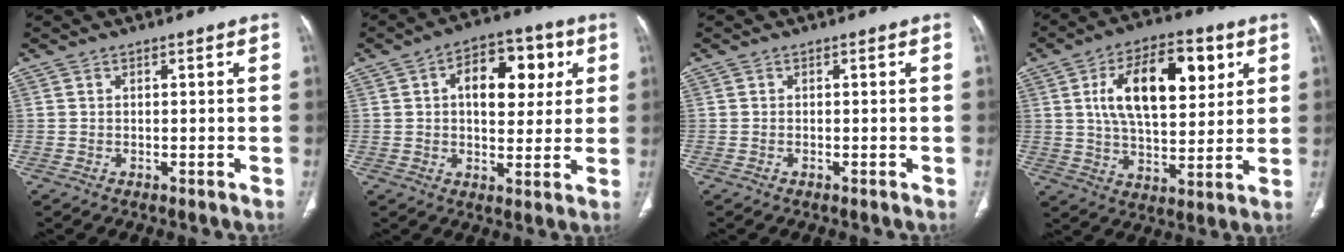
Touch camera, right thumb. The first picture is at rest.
{"total": 13.3, "force": [3.6, 7.9, 10.1], "torque": [-0.105, 0.008, 0.049]}
{"total": 0.0}
{"total": 18.3, "force": [5.7, 9.1, 14.8], "torque": [-0.209, -0.009, 0.093]}